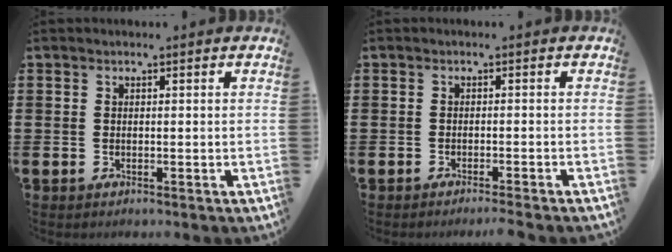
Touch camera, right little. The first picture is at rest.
{"total": 0.9, "force": [-0.9, -0.2, 0.3], "torque": [-0.003, 0.000, -0.018]}